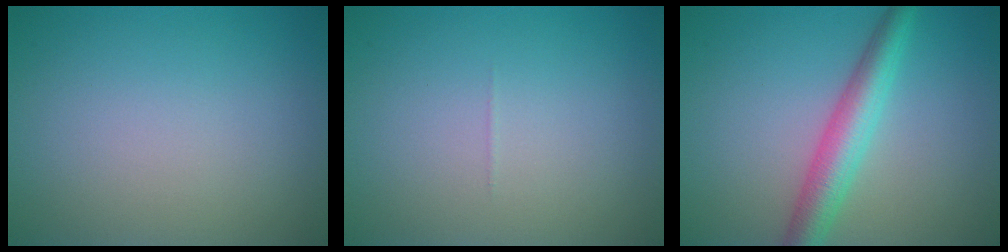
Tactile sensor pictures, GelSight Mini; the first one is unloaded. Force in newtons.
{"total": 0.0}
{"total": 4.4, "press": 4.4, "slide": 0.1}